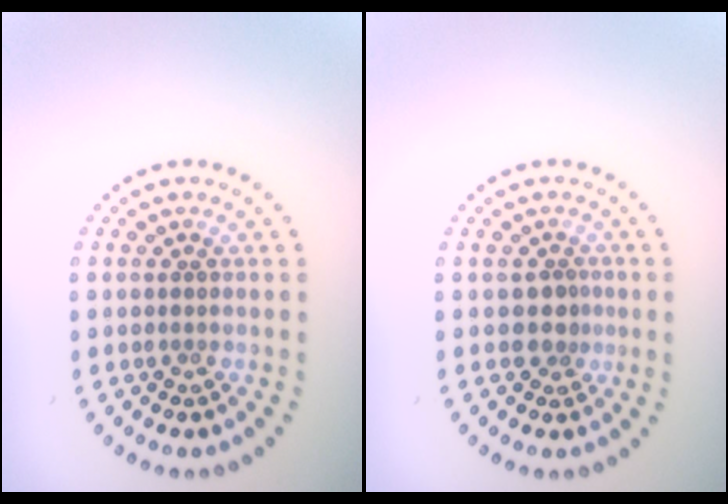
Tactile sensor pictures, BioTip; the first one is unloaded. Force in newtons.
{"total": 1.7, "press": 1.4, "slide": 1.1}